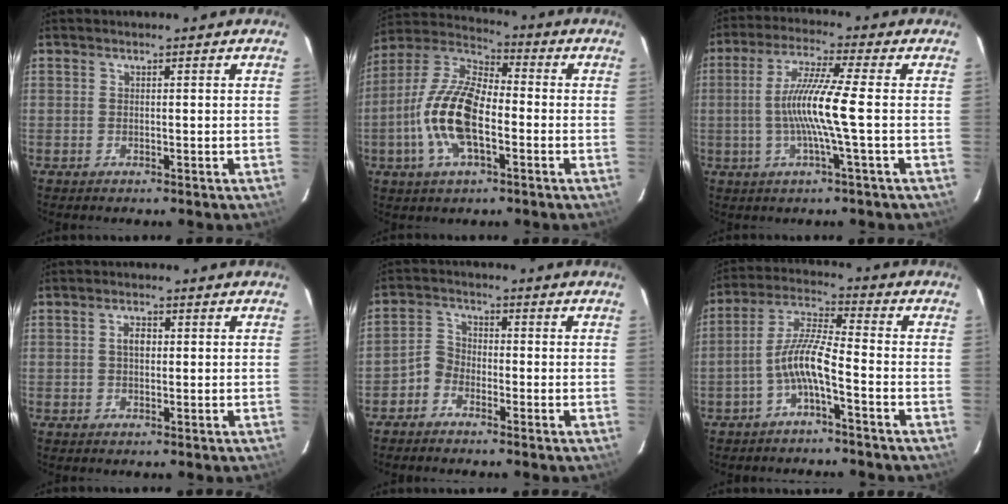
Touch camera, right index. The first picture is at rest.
{"total": 15.3, "force": [-3.7, 6.6, 13.3], "torque": [-0.278, 0.004, -0.079]}
{"total": 10.2, "force": [-1.2, -1.2, 10.1], "torque": [-0.197, 0.000, -0.023]}
{"total": 2.4, "force": [0.3, 1.4, 1.9], "torque": [-0.032, 0.007, 0.006]}
{"total": 3.5, "force": [-2.4, 2.4, 0.9], "torque": [-0.017, 0.014, -0.050]}
{"total": 7.4, "force": [-3.4, 0.7, 6.5], "torque": [-0.148, 0.015, -0.065]}